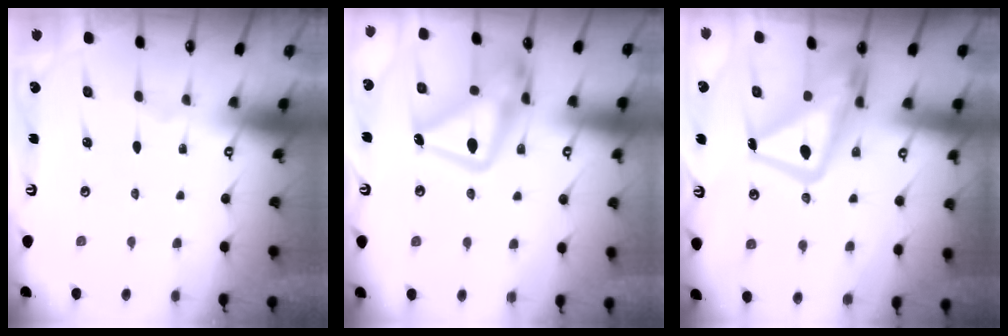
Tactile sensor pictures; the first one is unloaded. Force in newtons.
{"total": 18.6, "press": 18.5, "slide": 1.6}
{"total": 16.7, "press": 16.6, "slide": 1.8}